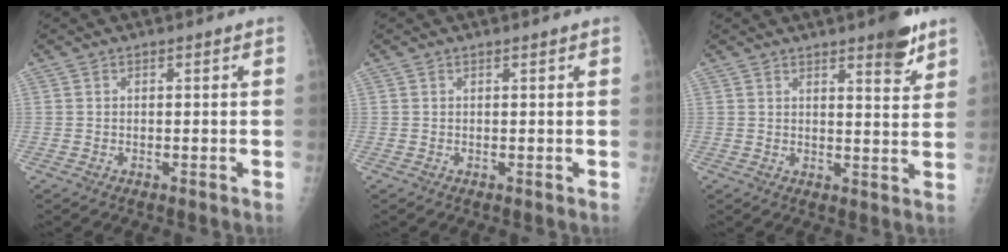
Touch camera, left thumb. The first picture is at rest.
{"total": 0.0}
{"total": 6.6, "force": [4.4, 1.6, 4.6], "torque": [-0.048, -0.027, 0.056]}